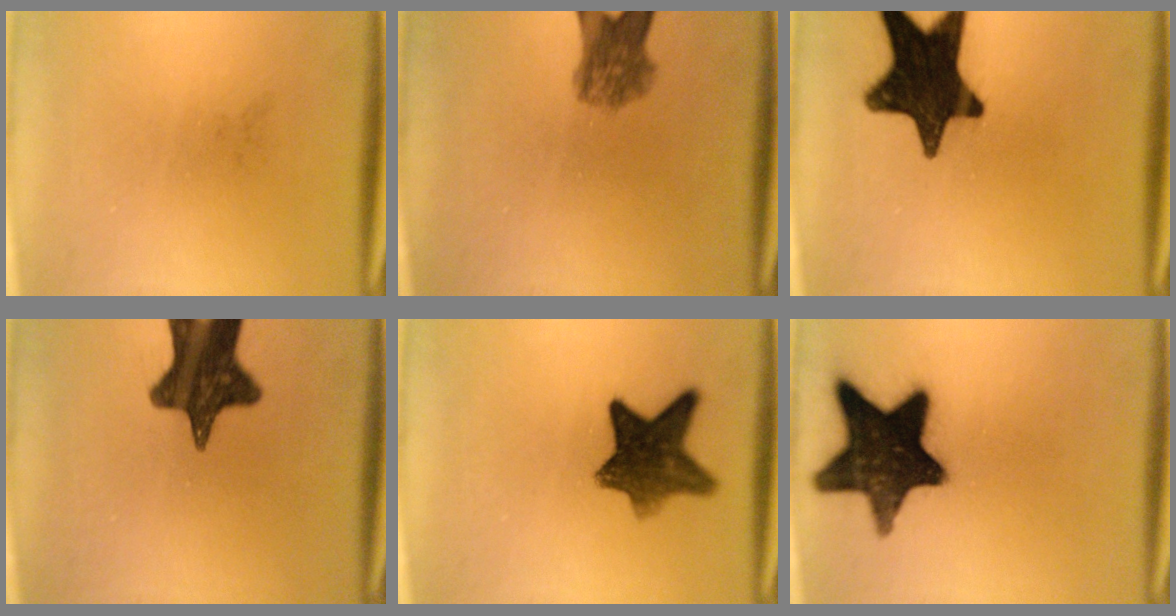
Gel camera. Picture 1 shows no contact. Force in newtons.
{"total": 5.6}
{"total": 17.7}
{"total": 14.2}
{"total": 9.4}
{"total": 17.3}